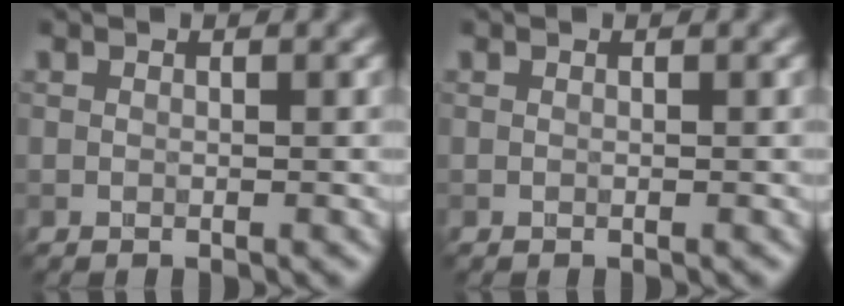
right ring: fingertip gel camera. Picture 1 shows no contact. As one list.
[{"total": 0.0}]